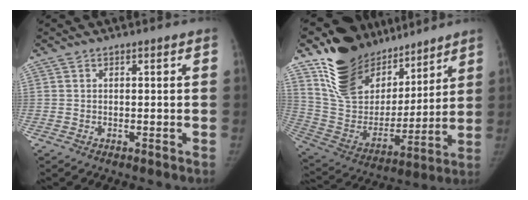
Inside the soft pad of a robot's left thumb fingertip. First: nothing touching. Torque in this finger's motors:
{"motor_torque": [0.65, 0.62, 1.45, -1.33, 0.09]}